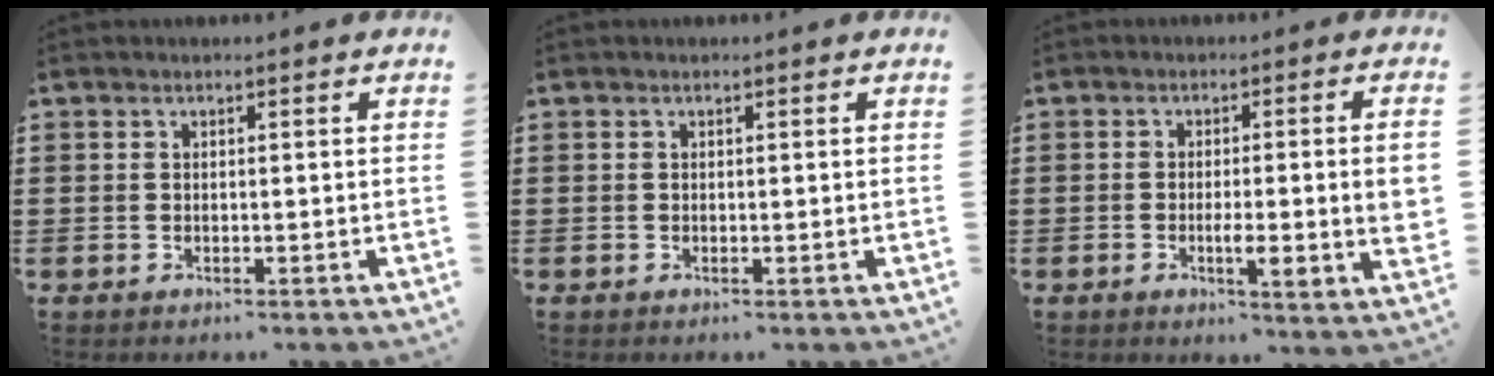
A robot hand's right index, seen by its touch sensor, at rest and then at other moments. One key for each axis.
{"total": 0.0}
{"total": 5.7, "fx": -0.9, "fy": 0.4, "fz": 5.6, "tx": -0.099, "ty": -0.009, "tz": -0.017}